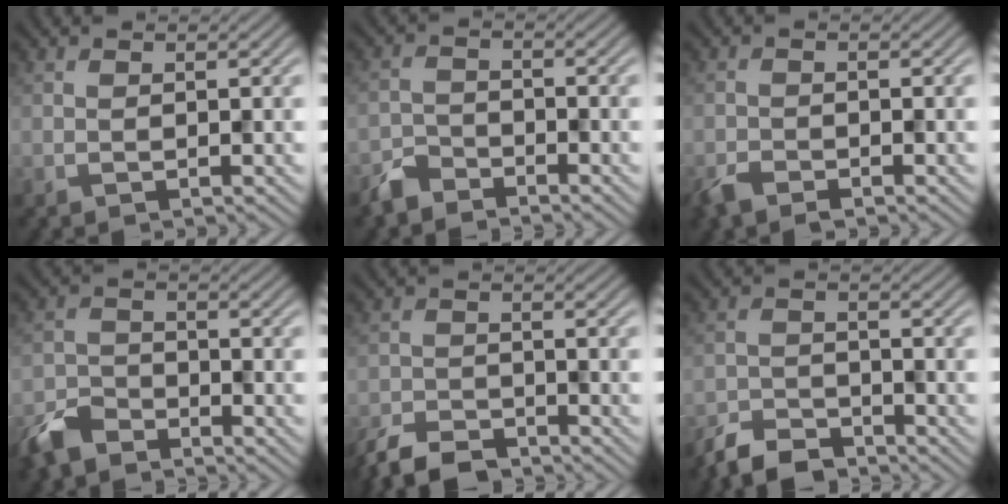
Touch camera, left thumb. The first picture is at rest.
{"total": 3.3, "force": [-2.9, 1.2, 0.7], "torque": [-0.016, -0.001, -0.069]}
{"total": 2.7, "force": [-2.2, 1.0, 1.2], "torque": [-0.030, -0.007, -0.047]}
{"total": 5.2, "force": [-4.3, 2.2, 1.8], "torque": [-0.040, -0.007, -0.100]}
{"total": 6.0, "force": [-5.3, 1.7, 2.3], "torque": [-0.042, -0.011, -0.108]}
{"total": 5.3, "force": [-4.8, 1.6, 1.6], "torque": [-0.030, -0.008, -0.100]}